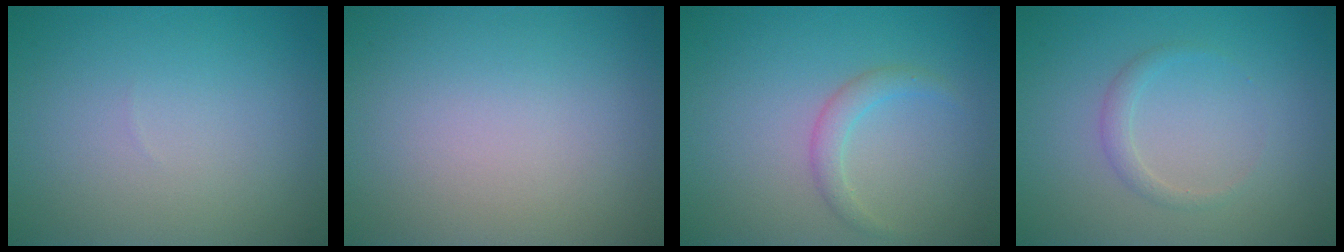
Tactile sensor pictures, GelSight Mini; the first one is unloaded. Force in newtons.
{"total": 0.0}
{"total": 1.6, "press": 1.6, "slide": 0.1}
{"total": 1.2, "press": 1.2, "slide": 0.1}